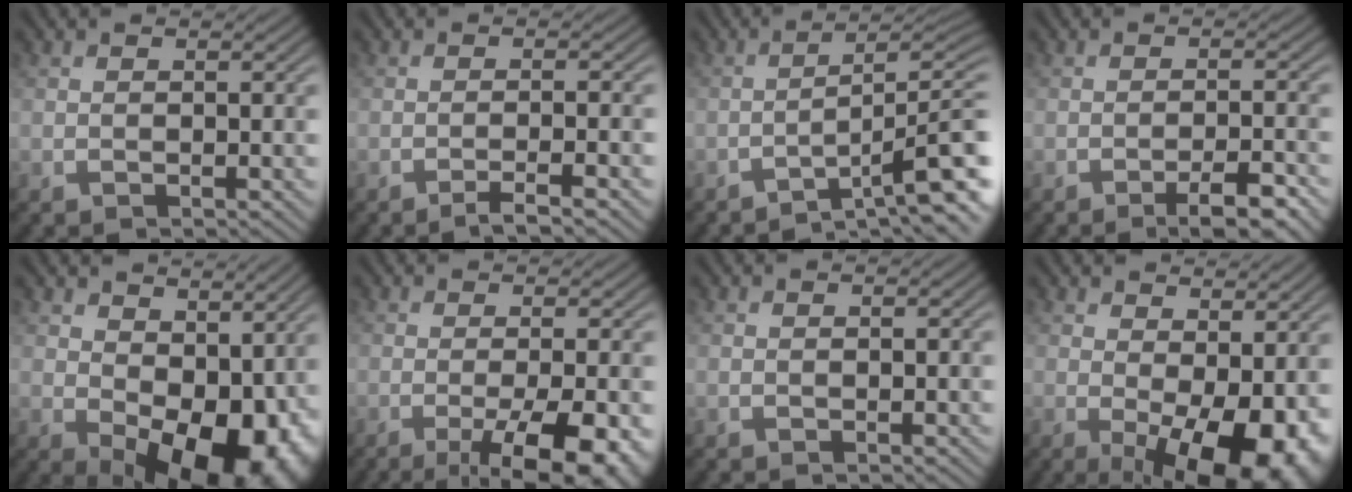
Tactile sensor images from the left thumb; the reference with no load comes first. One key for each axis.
{"total": 2.9, "fx": -1.8, "fy": 0.2, "fz": 2.3, "tx": -0.027, "ty": 0.011, "tz": -0.042}
{"total": 9.5, "fx": -5.6, "fy": 1.2, "fz": 7.6, "tx": -0.103, "ty": 0.016, "tz": -0.087}
{"total": 4.4, "fx": -2.9, "fy": 0.7, "fz": 3.3, "tx": -0.049, "ty": 0.010, "tz": -0.046}
{"total": 13.3, "fx": 1.0, "fy": 8.5, "fz": 10.2, "tx": -0.135, "ty": -0.035, "tz": 0.045}
{"total": 8.8, "fx": -3.6, "fy": 2.3, "fz": 7.7, "tx": -0.108, "ty": -0.004, "tz": -0.045}
{"total": 0.0}
{"total": 11.8, "fx": -1.3, "fy": 5.7, "fz": 10.3, "tx": -0.137, "ty": -0.013, "tz": -0.006}